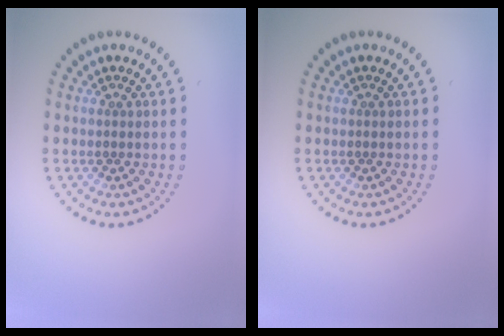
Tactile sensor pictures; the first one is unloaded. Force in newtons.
{"total": 0.0}